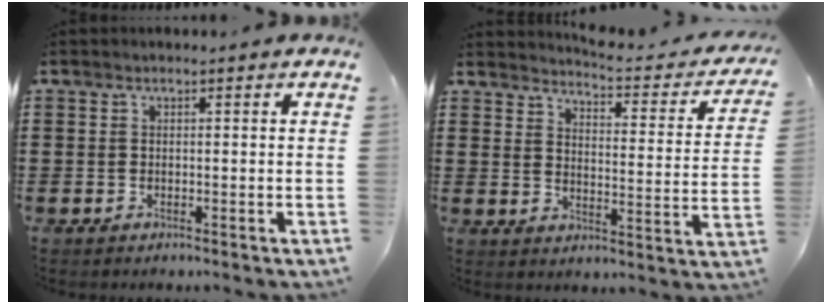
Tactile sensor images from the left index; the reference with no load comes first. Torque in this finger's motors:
{"motor_torque": [1.71, -0.42, 0.22, 0.02]}